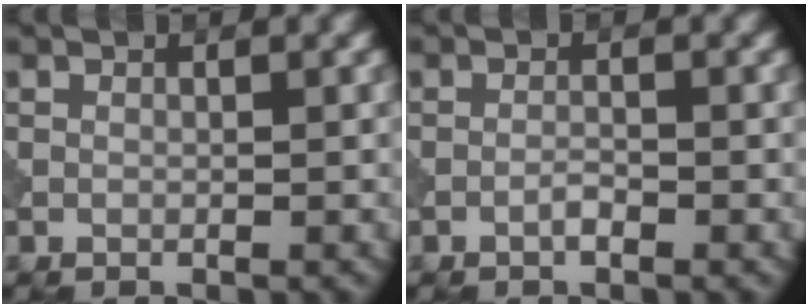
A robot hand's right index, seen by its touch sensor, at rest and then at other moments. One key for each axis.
{"total": 1.0, "fx": -0.6, "fy": 0.2, "fz": 0.7, "tx": -0.014, "ty": 0.003, "tz": -0.014}